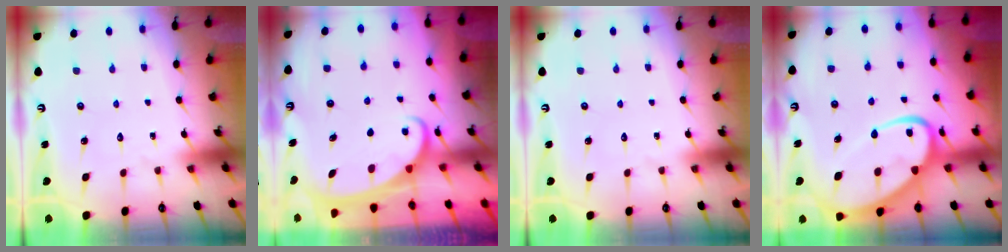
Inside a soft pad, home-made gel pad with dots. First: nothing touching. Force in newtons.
{"total": 2.1, "press": 2.0, "slide": 0.4}
{"total": 0.0}
{"total": 15.0, "press": 14.9, "slide": 1.3}